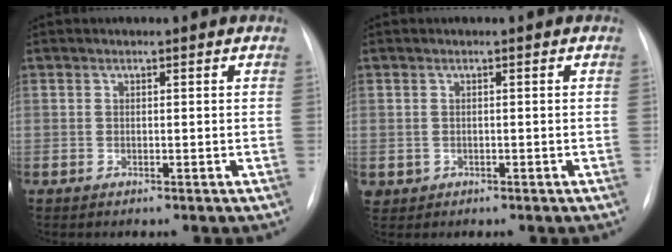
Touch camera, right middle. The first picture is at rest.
{"total": 1.4, "force": [-0.3, 1.3, 0.2], "torque": [-0.003, 0.004, 0.003]}